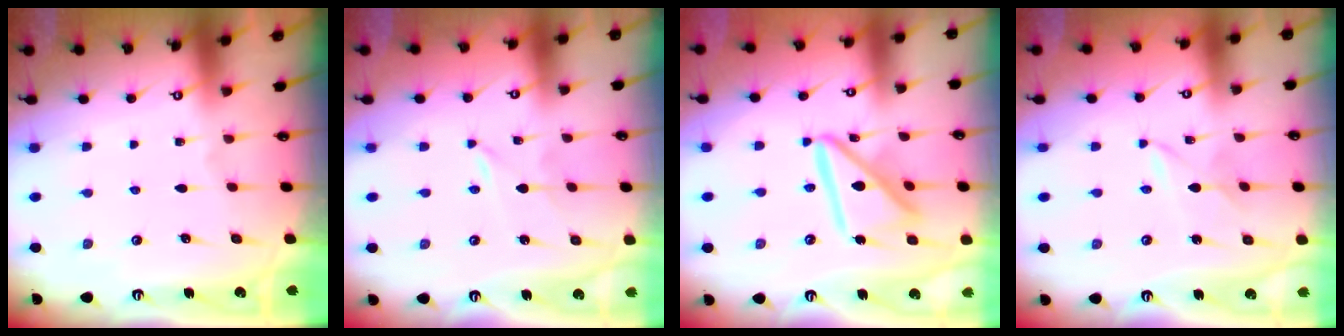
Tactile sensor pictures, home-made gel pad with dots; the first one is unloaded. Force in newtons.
{"total": 0.0}
{"total": 14.5, "press": 14.5, "slide": 1.5}
{"total": 1.5, "press": 1.5, "slide": 0.3}